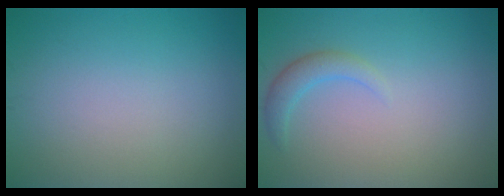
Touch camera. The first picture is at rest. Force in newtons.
{"total": 1.9, "press": 1.9, "slide": 0.2}